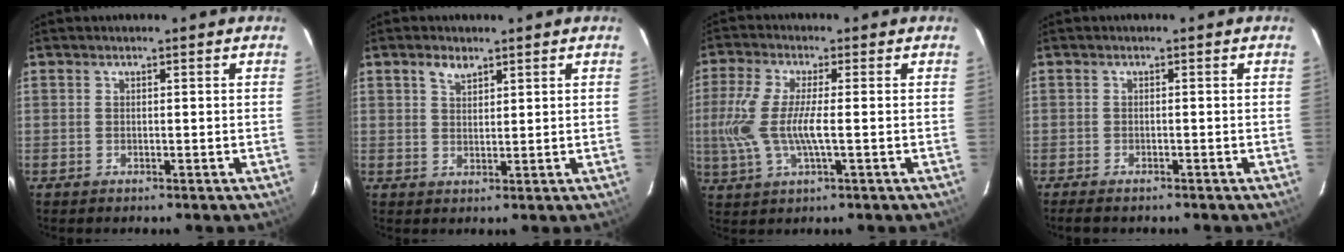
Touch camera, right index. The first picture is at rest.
{"total": 2.7, "force": [1.8, 1.4, 1.3], "torque": [-0.023, 0.006, 0.035]}
{"total": 9.6, "force": [-0.9, 2.1, 9.4], "torque": [-0.203, -0.004, -0.016]}
{"total": 3.1, "force": [-2.6, 0.9, 1.4], "torque": [-0.032, -0.011, -0.043]}